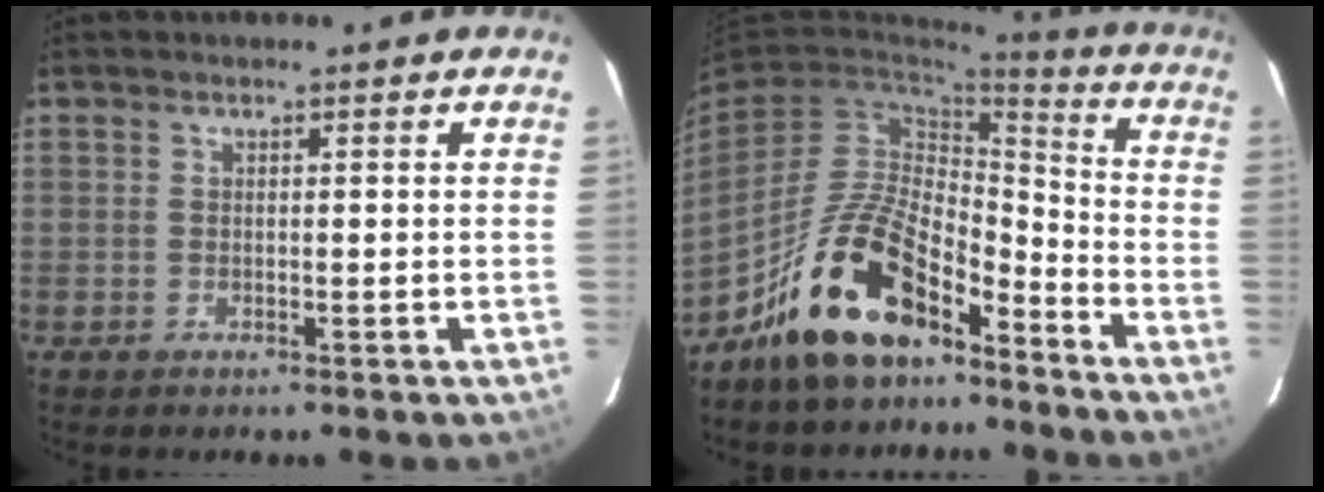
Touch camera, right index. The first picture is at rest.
{"total": 16.3, "force": [-11.1, 7.1, 9.7], "torque": [-0.190, 0.024, -0.190]}